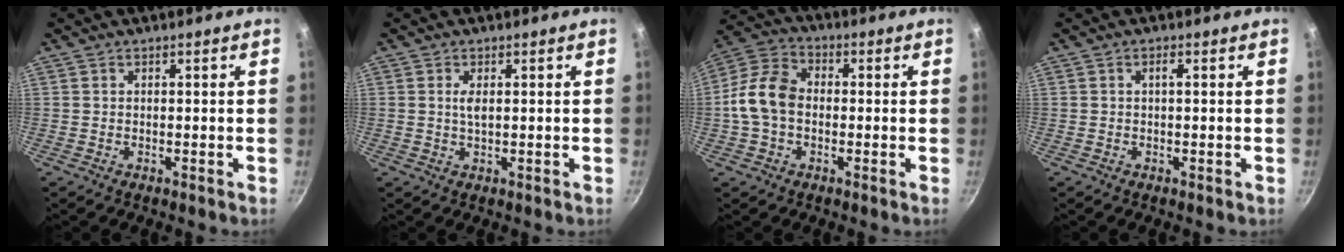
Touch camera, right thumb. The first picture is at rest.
{"total": 1.9, "force": [0.4, 0.8, 1.7], "torque": [-0.033, 0.000, 0.009]}
{"total": 10.4, "force": [-0.8, 7.6, 7.1], "torque": [-0.119, 0.030, -0.033]}
{"total": 1.2, "force": [0.2, 0.2, 1.1], "torque": [-0.024, 0.003, 0.002]}